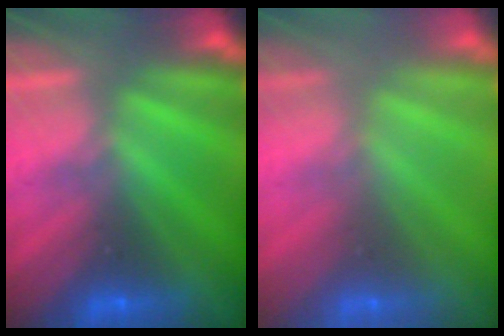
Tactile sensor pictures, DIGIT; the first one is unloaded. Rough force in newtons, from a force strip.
{"total": 2.7}